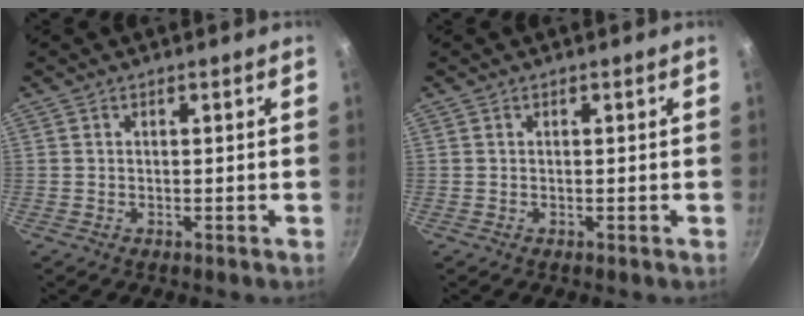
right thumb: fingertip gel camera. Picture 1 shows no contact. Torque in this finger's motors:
{"motor_torque": [-0.03, -0.03, 0.10, -0.10, 0.00]}